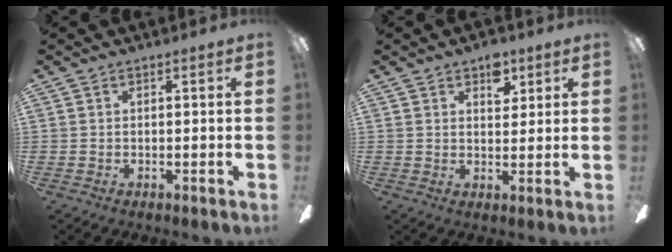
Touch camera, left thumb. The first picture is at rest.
{"total": 6.4, "force": [4.0, 3.7, 3.4], "torque": [-0.028, -0.014, 0.065]}